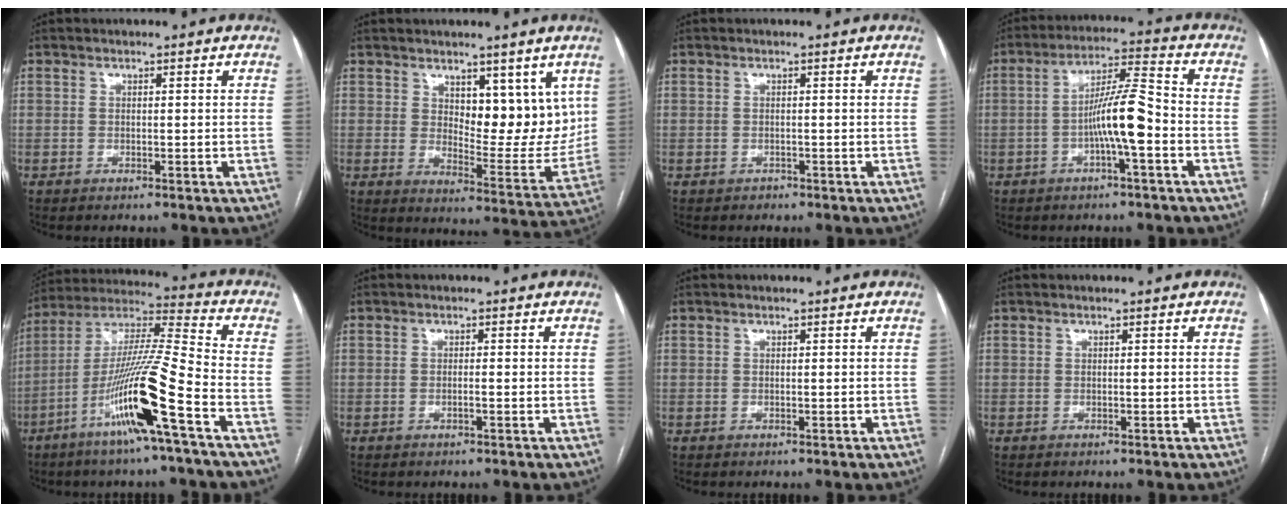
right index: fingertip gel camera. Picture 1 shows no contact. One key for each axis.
{"total": 10.5, "fx": 4.8, "fy": 4.6, "fz": 8.2, "tx": -0.100, "ty": -0.010, "tz": 0.083}
{"total": 0.8, "fx": -0.5, "fy": 0.6, "fz": -0.1, "tx": 0.001, "ty": 0.003, "tz": -0.008}
{"total": 8.8, "fx": -2.5, "fy": 0.4, "fz": 8.4, "tx": -0.155, "ty": 0.017, "tz": -0.046}
{"total": 16.6, "fx": -7.4, "fy": -1.0, "fz": 14.8, "tx": -0.291, "ty": -0.011, "tz": -0.141}
{"total": 0.8, "fx": -0.3, "fy": 0.0, "fz": 0.7, "tx": -0.014, "ty": 0.001, "tz": -0.005}
{"total": 0.0}
{"total": 0.0}